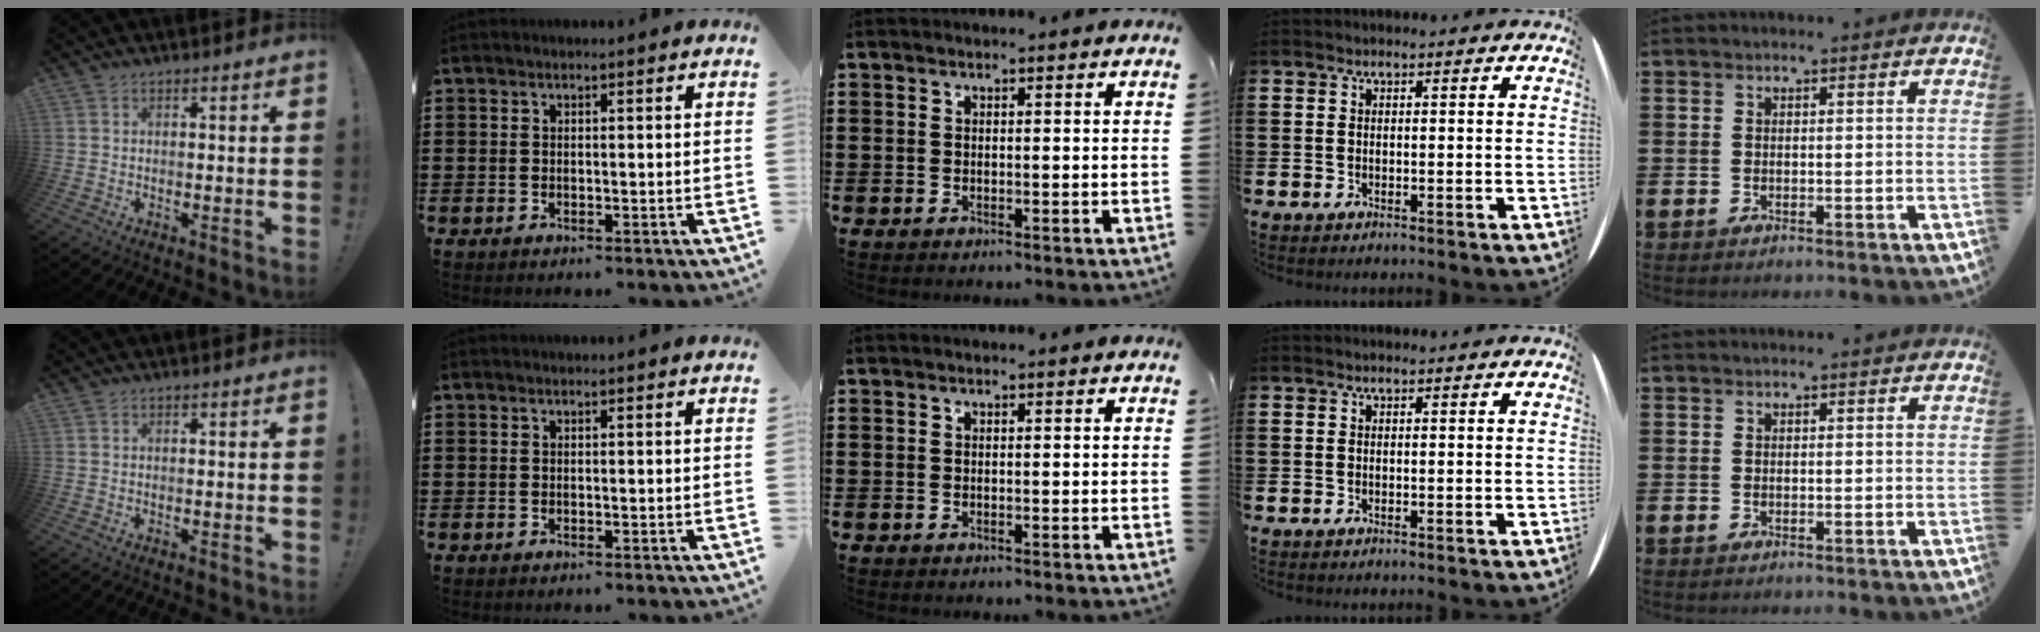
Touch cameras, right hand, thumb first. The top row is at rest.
{}